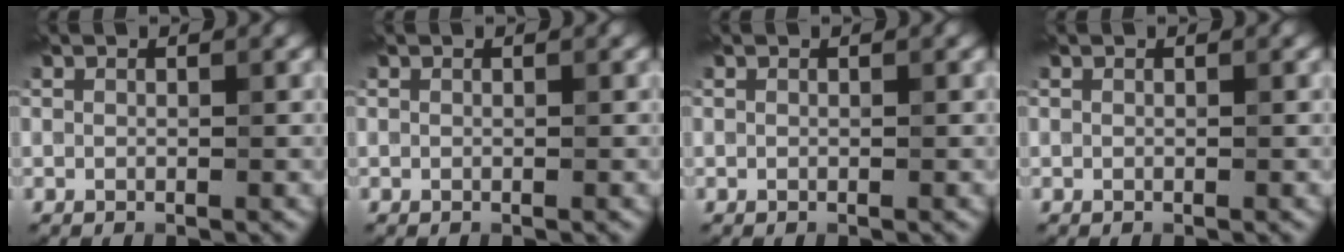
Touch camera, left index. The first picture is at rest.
{"total": 0.0}
{"total": 0.0}
{"total": 0.0}